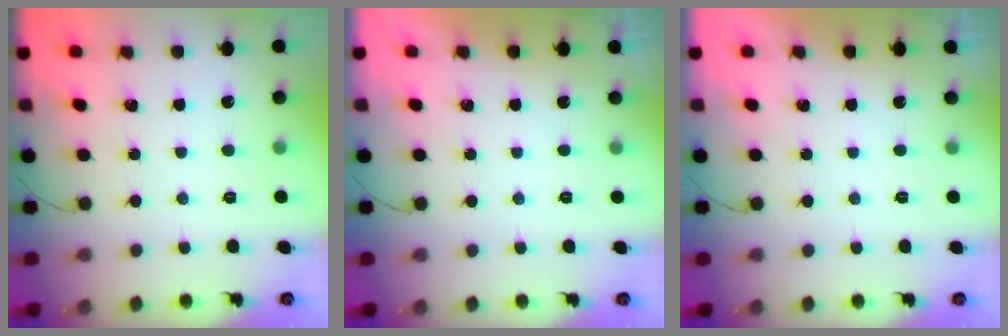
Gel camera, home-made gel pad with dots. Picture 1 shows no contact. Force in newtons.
{"total": 0.0}
{"total": 0.0}